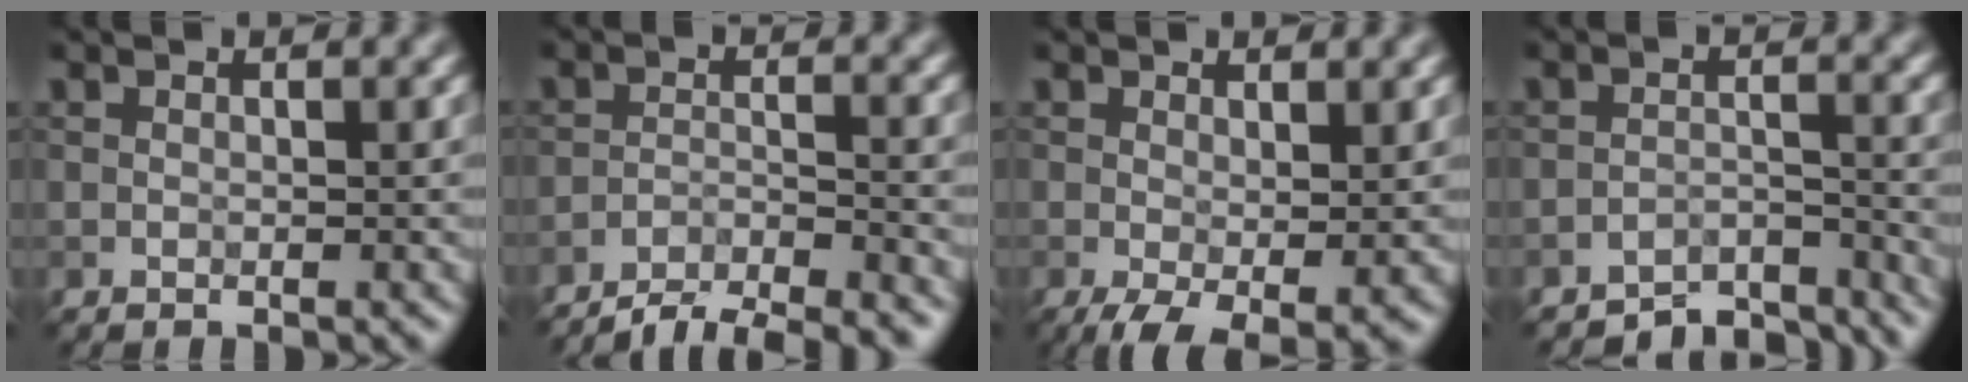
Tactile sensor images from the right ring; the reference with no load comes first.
{"total": 5.1, "force": [-4.6, 0.7, 2.0], "torque": [-0.033, -0.001, -0.084]}
{"total": 3.5, "force": [-0.8, 1.3, 3.1], "torque": [-0.061, -0.014, -0.011]}
{"total": 4.5, "force": [-4.3, 0.9, 0.9], "torque": [-0.010, 0.000, -0.070]}